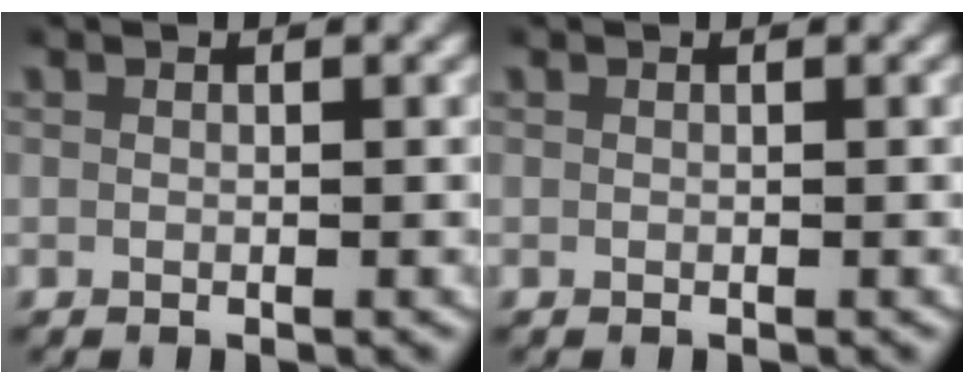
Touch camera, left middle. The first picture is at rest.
{"total": 0.0}